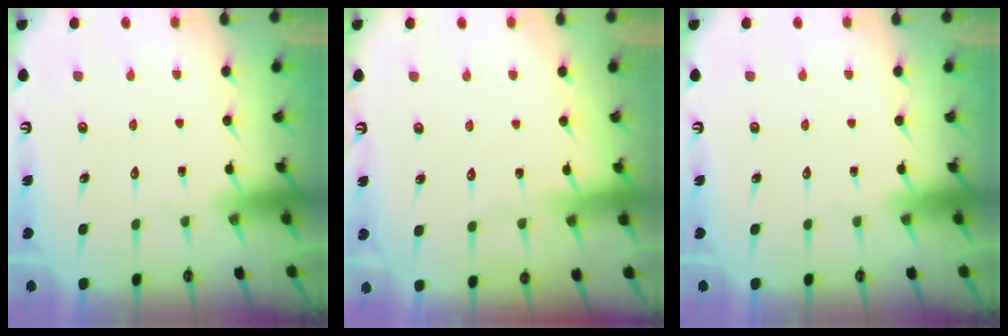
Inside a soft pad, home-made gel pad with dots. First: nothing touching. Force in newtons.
{"total": 3.5, "press": 3.5, "slide": 0.4}
{"total": 0.0}